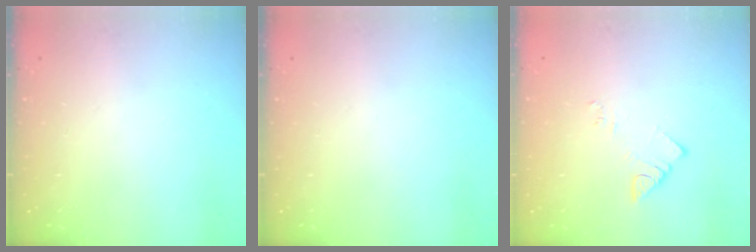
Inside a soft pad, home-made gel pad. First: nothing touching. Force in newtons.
{"total": 0.0}
{"total": 3.7, "press": 3.7, "slide": 0.4}